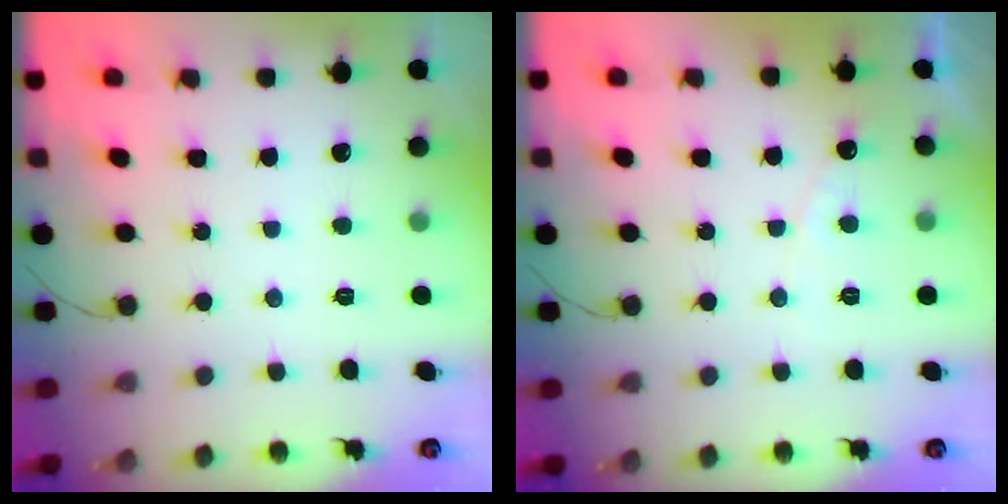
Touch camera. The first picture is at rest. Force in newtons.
{"total": 4.2, "press": 4.2, "slide": 0.3}